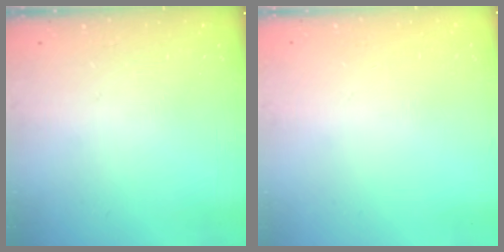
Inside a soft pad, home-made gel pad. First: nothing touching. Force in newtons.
{"total": 0.0}